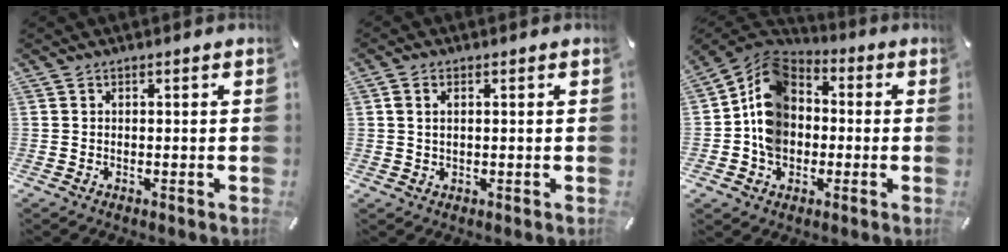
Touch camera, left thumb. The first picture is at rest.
{"total": 2.2, "force": [0.6, 1.4, 1.6], "torque": [-0.043, 0.003, 0.008]}
{"total": 11.4, "force": [-1.4, 9.9, 5.5], "torque": [-0.135, 0.024, -0.028]}